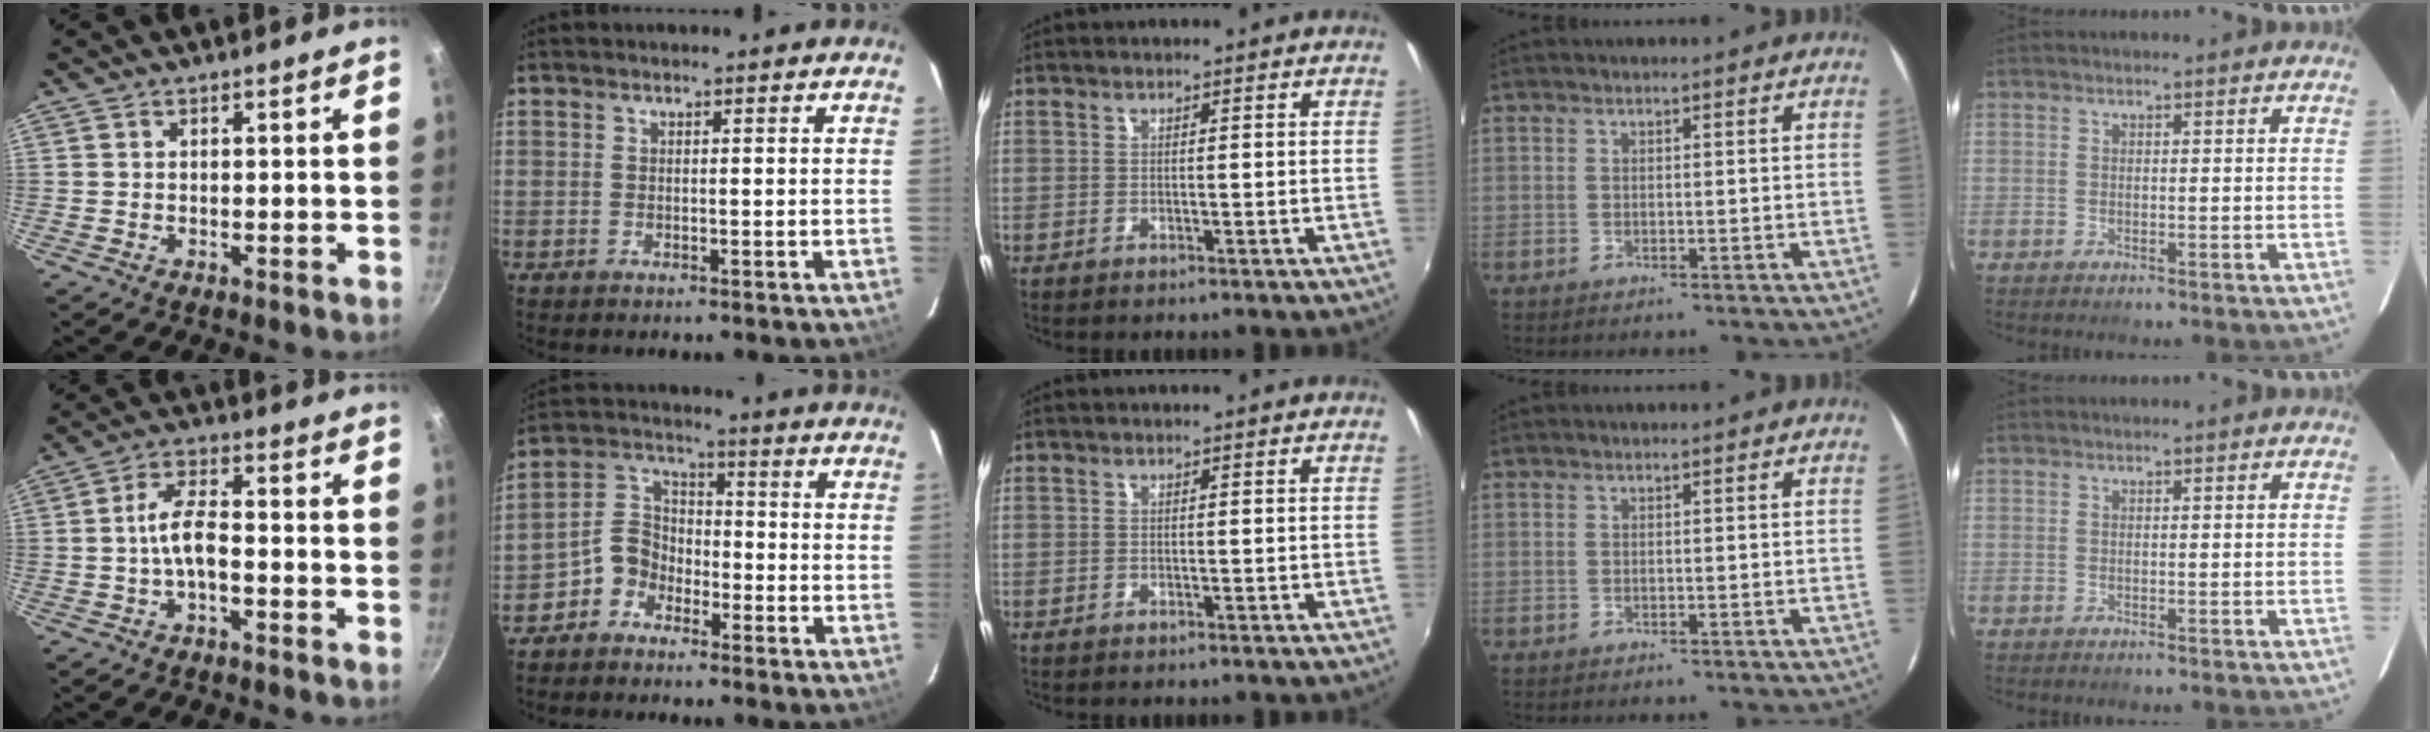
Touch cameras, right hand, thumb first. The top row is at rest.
{"thumb": {"total": 5.9, "force": [-1.7, 2.4, 5.2], "torque": [-0.099, 0.029, -0.038]}, "index": {"total": 6.5, "force": [-4.3, 4.5, 1.9], "torque": [-0.042, 0.026, -0.092]}}